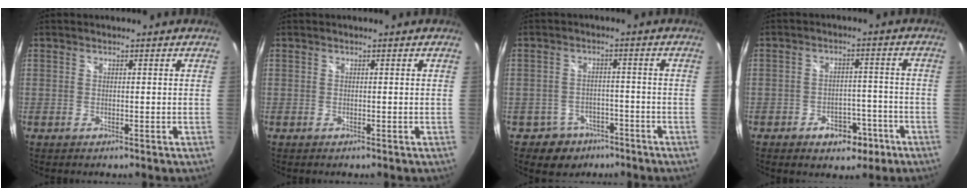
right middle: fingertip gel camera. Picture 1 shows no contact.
{"total": 0.0}
{"total": 6.0, "force": [-3.9, 4.6, 0.7], "torque": [-0.026, 0.019, -0.050]}
{"total": 7.1, "force": [-4.3, 4.4, 3.5], "torque": [-0.064, 0.013, -0.047]}